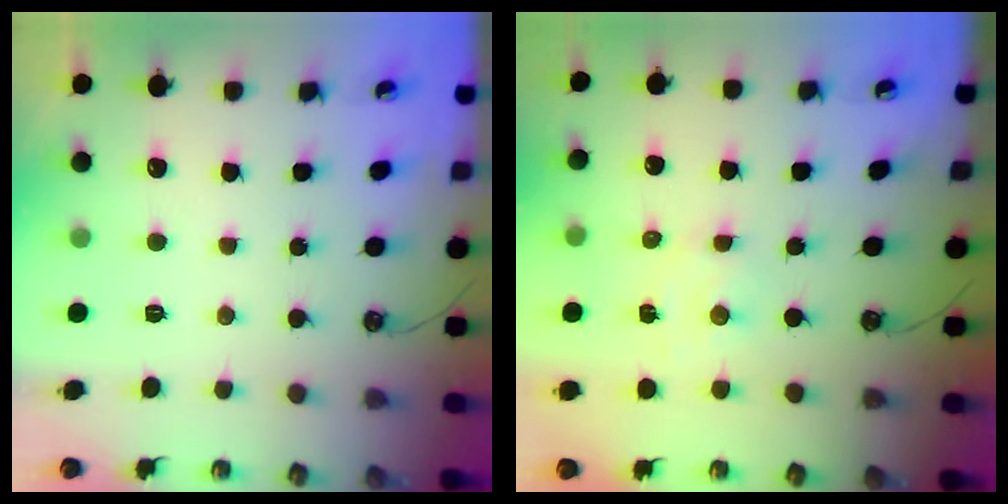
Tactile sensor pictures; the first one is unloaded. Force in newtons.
{"total": 2.3, "press": 2.3, "slide": 0.3}